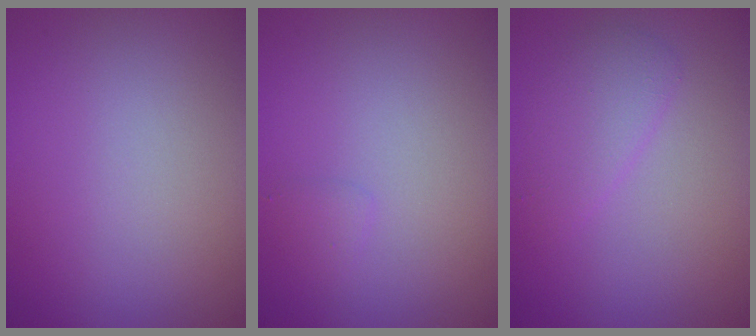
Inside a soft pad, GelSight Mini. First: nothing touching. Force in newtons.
{"total": 0.7, "press": 0.7, "slide": 0.0}
{"total": 2.2, "press": 2.2, "slide": 0.1}